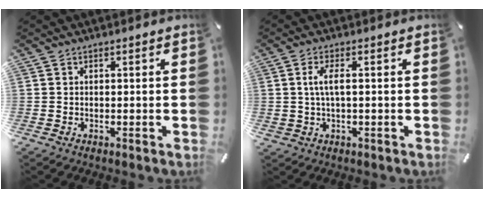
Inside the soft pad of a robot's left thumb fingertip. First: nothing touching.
{"total": 5.0, "force": [0.6, 1.7, 4.7], "torque": [-0.097, 0.002, 0.008]}